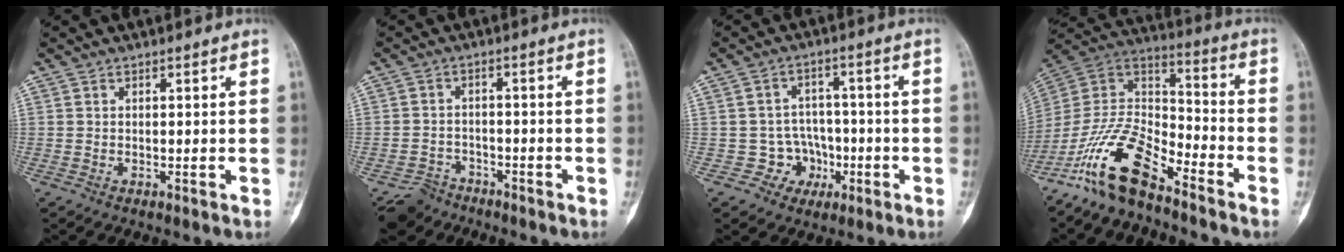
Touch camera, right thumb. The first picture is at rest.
{"total": 4.9, "force": [-4.0, 2.8, -0.4], "torque": [0.020, 0.029, -0.074]}
{"total": 6.4, "force": [-2.1, 6.0, 0.9], "torque": [0.037, 0.025, -0.028]}
{"total": 16.0, "force": [-11.4, 5.9, 9.7], "torque": [-0.173, 0.080, -0.220]}